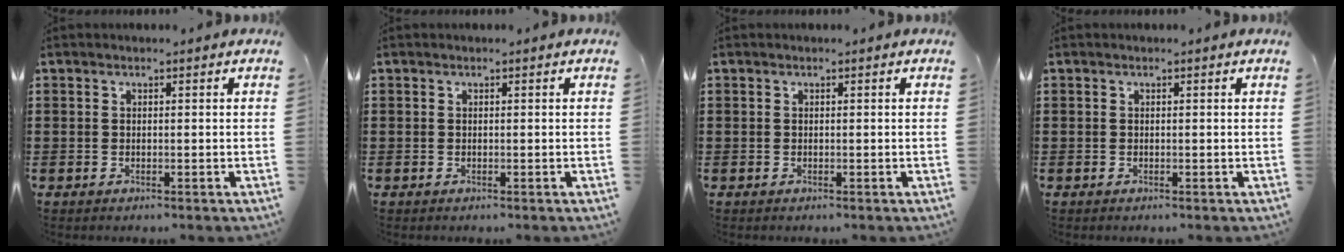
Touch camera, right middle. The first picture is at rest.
{"total": 0.0}
{"total": 0.0}
{"total": 0.0}